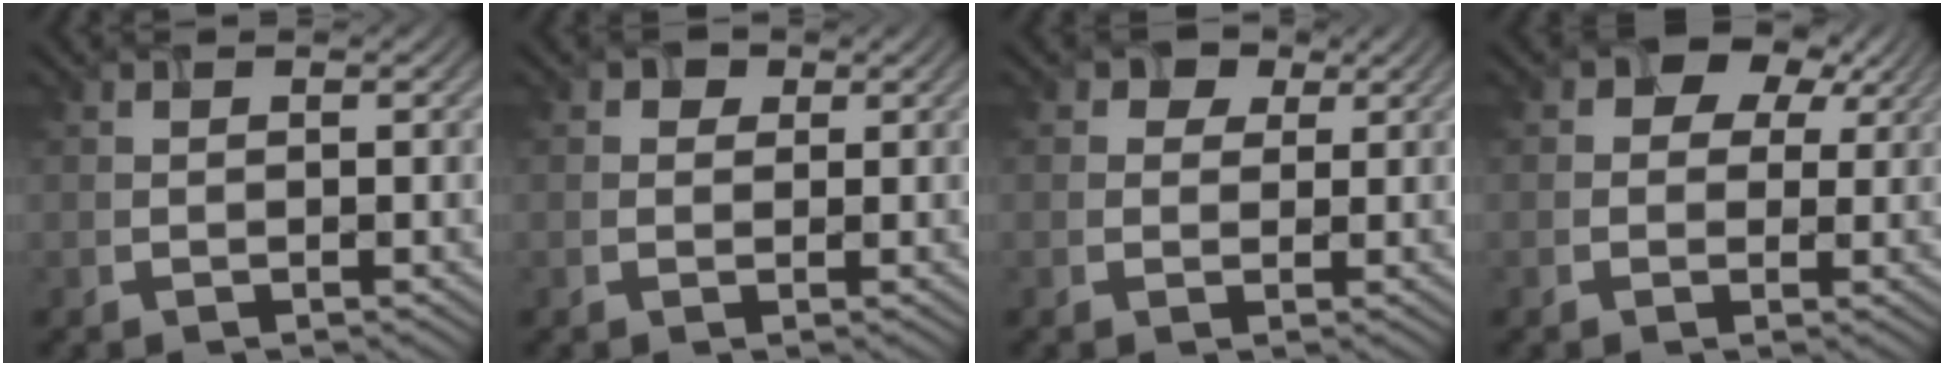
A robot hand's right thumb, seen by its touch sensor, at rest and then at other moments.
{"total": 1.4, "force": [0.5, 1.3, -0.2], "torque": [0.002, -0.002, 0.013]}
{"total": 2.4, "force": [1.0, 2.2, 0.3], "torque": [-0.009, -0.003, 0.019]}
{"total": 6.5, "force": [3.0, 5.0, 2.8], "torque": [-0.060, 0.002, 0.040]}